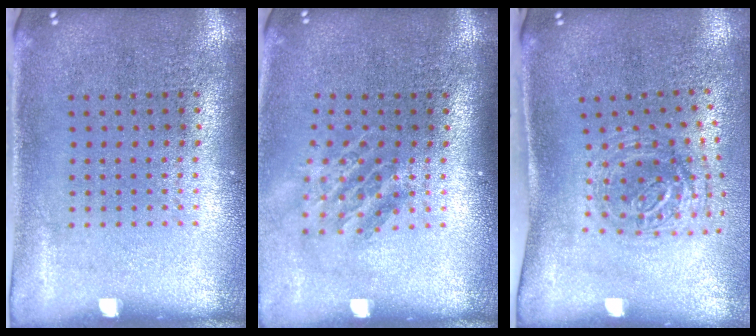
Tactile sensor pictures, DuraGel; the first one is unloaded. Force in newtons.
{"total": 1.5, "press": 1.1, "slide": 1.0}
{"total": 1.2, "press": 1.1, "slide": 0.6}